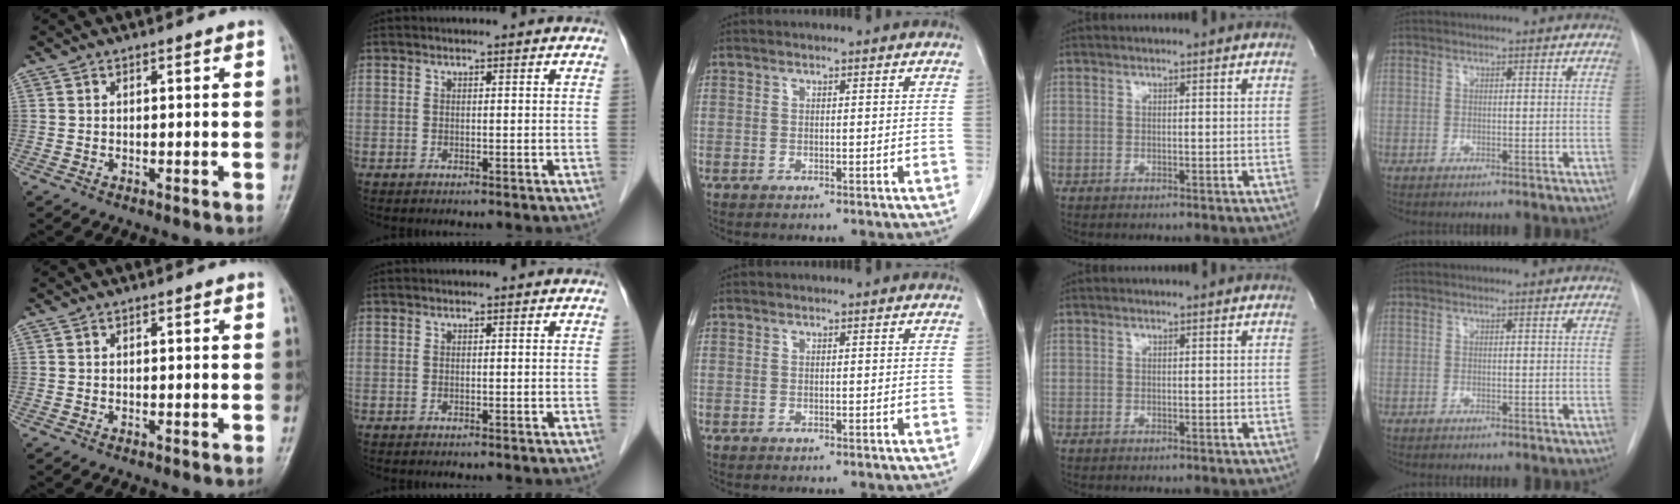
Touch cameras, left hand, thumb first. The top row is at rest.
{}